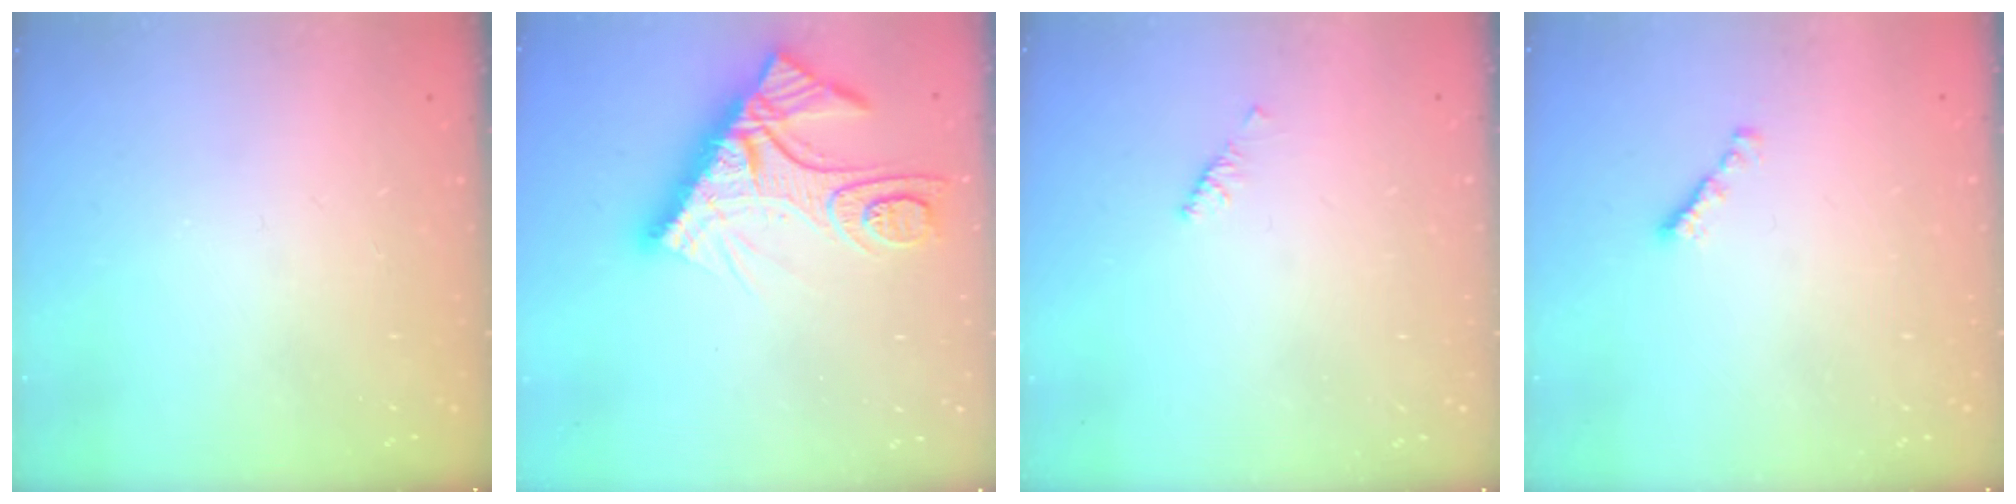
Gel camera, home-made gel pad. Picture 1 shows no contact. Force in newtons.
{"total": 16.4, "press": 16.3, "slide": 1.4}
{"total": 2.1, "press": 2.0, "slide": 0.6}
{"total": 1.8, "press": 1.7, "slide": 0.6}